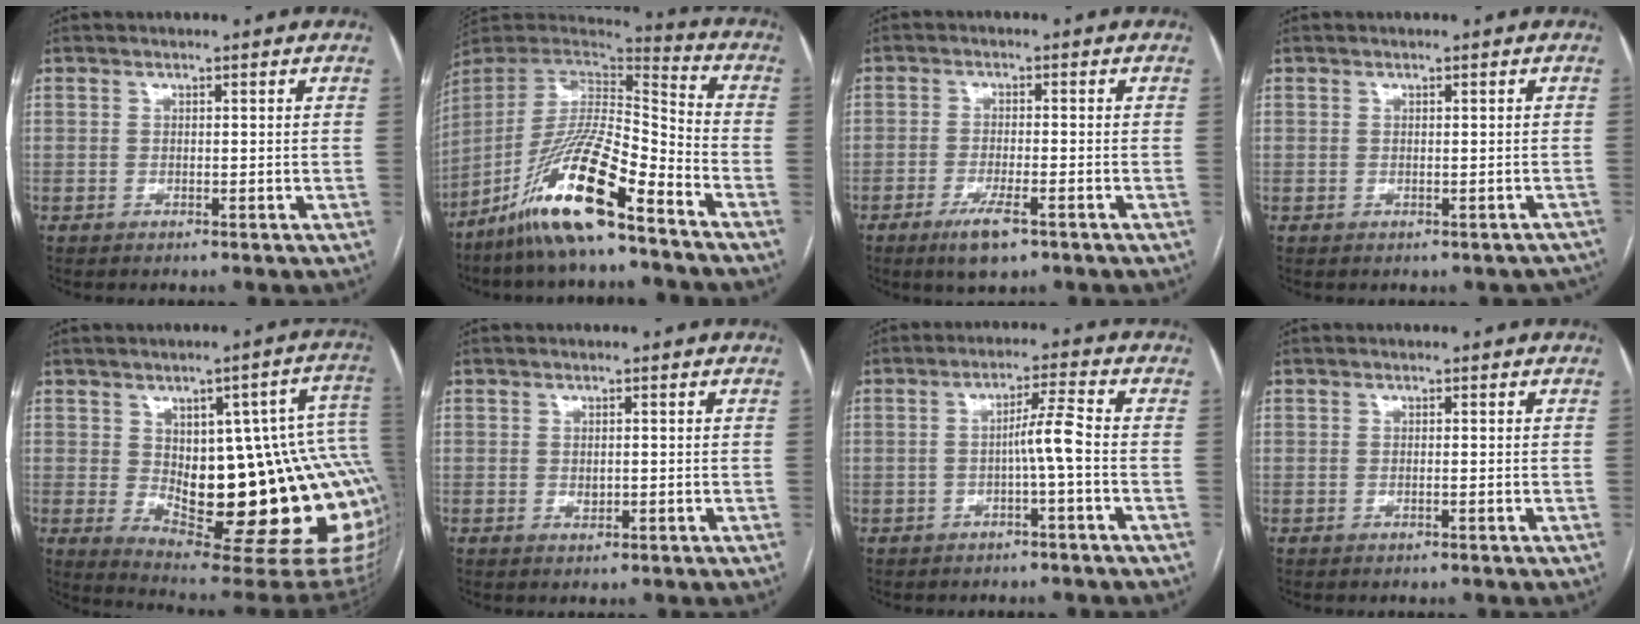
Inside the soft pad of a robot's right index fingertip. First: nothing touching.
{"total": 17.9, "force": [-11.9, 1.9, 13.2], "torque": [-0.280, -0.020, -0.223]}
{"total": 5.3, "force": [-3.2, 1.0, 4.1], "torque": [-0.081, -0.009, -0.050]}
{"total": 3.2, "force": [-2.1, 2.3, 0.4], "torque": [0.012, 0.022, -0.026]}
{"total": 26.8, "force": [-1.6, 8.8, 25.3], "torque": [-0.255, 0.015, 0.003]}
{"total": 1.0, "force": [-0.2, 0.6, 0.8], "torque": [-0.014, -0.001, 0.000]}
{"total": 4.5, "force": [-1.3, -0.6, 4.2], "torque": [-0.072, 0.010, -0.020]}
{"total": 0.0}